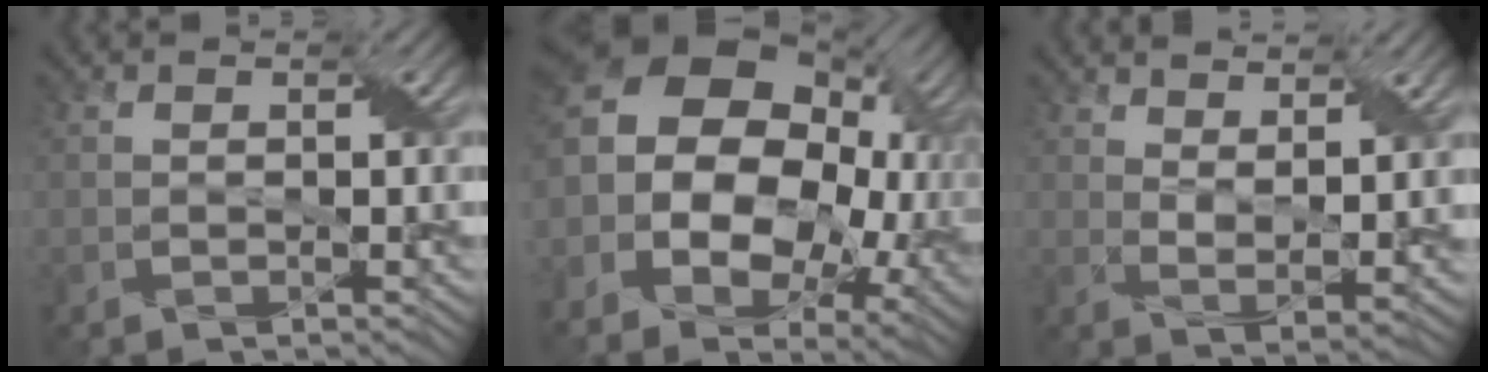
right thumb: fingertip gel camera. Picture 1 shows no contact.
{"total": 19.0, "force": [1.0, 13.6, 13.2], "torque": [-0.272, -0.015, 0.043]}
{"total": 5.3, "force": [3.7, 1.4, 3.6], "torque": [-0.071, -0.012, 0.072]}